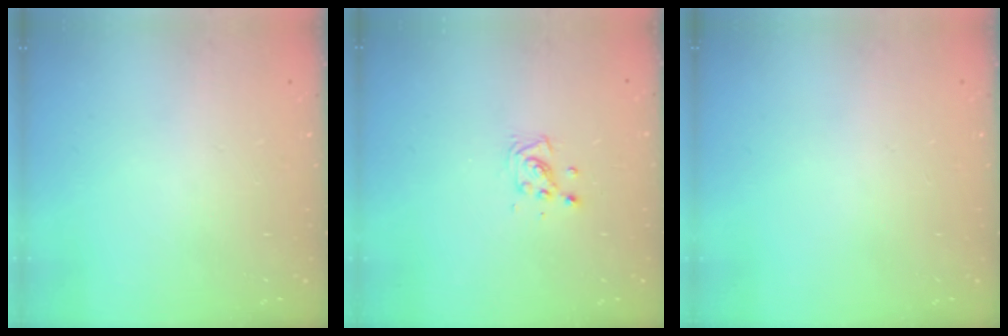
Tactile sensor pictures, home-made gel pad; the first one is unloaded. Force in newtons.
{"total": 5.1, "press": 4.9, "slide": 1.3}
{"total": 0.0}